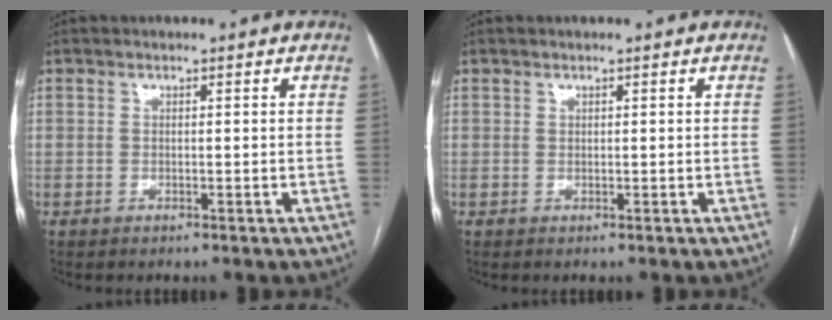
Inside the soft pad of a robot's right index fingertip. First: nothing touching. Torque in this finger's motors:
{"motor_torque": [-0.13, -0.10, -0.01, 0.00]}